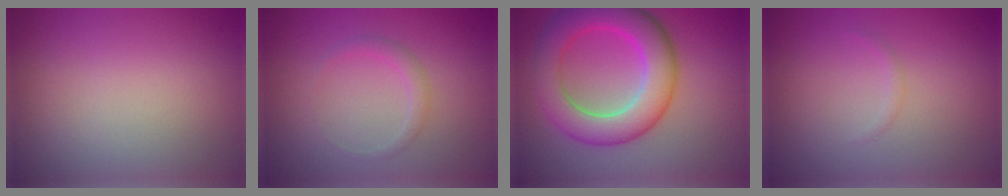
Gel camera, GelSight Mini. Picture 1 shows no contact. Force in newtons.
{"total": 1.3, "press": 1.3, "slide": 0.0}
{"total": 7.9, "press": 7.9, "slide": 0.3}
{"total": 0.5, "press": 0.5, "slide": 0.0}